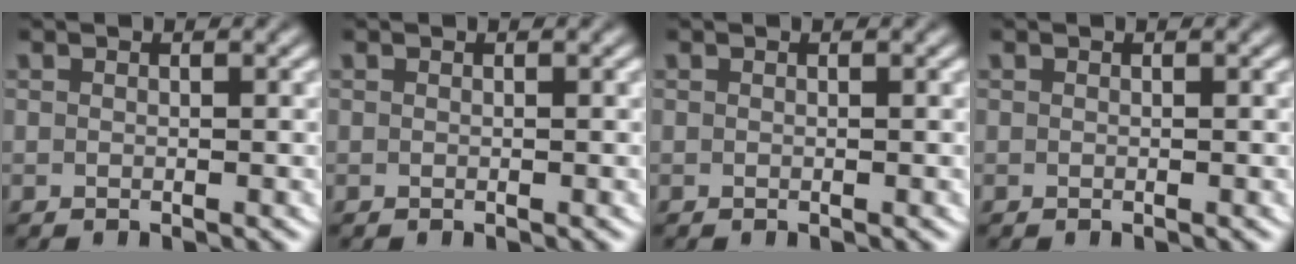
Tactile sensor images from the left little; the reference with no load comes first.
{"total": 0.0}
{"total": 0.0}
{"total": 0.0}